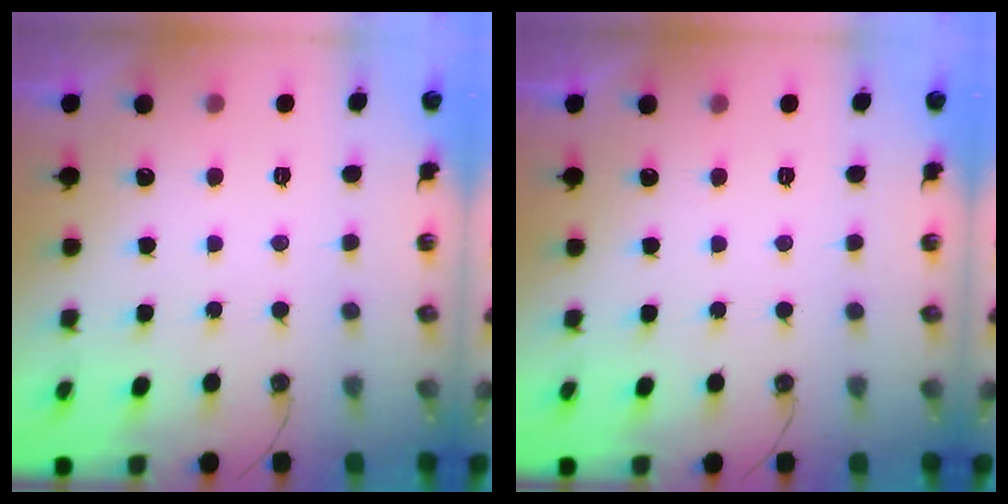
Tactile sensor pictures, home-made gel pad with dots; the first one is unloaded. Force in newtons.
{"total": 0.0}